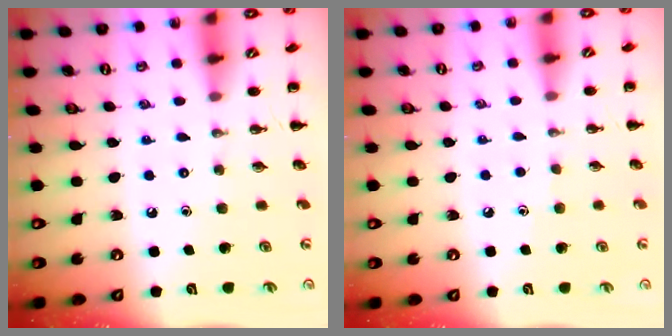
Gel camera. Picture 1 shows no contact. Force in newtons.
{"total": 3.1, "press": 2.9, "slide": 1.1}